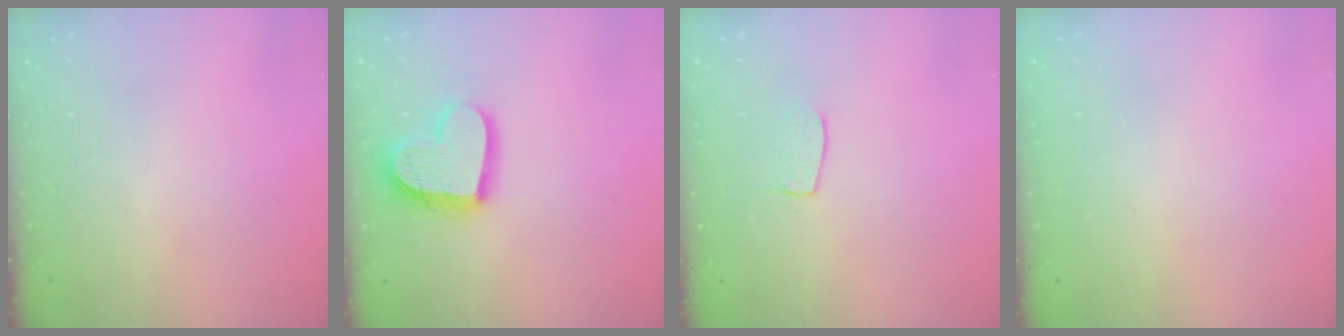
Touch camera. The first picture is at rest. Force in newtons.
{"total": 17.2, "press": 17.1, "slide": 1.5}
{"total": 3.9, "press": 3.9, "slide": 0.3}
{"total": 0.0}